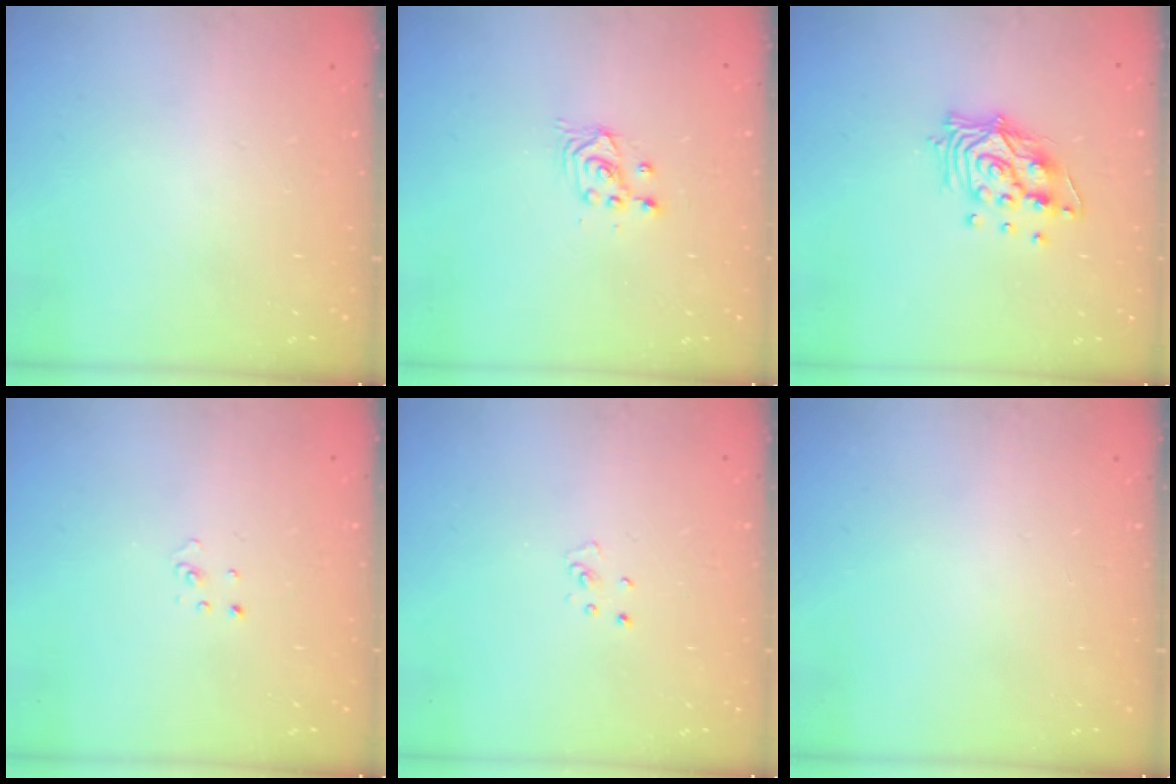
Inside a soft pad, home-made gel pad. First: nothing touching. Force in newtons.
{"total": 2.4, "press": 2.4, "slide": 0.2}
{"total": 12.4, "press": 12.4, "slide": 1.0}
{"total": 1.5, "press": 1.5, "slide": 0.1}
{"total": 2.3, "press": 2.3, "slide": 0.2}
{"total": 0.0}